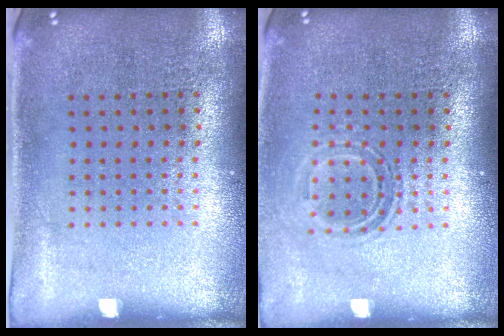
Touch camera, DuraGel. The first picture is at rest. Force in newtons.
{"total": 1.4, "press": 1.0, "slide": 1.0}